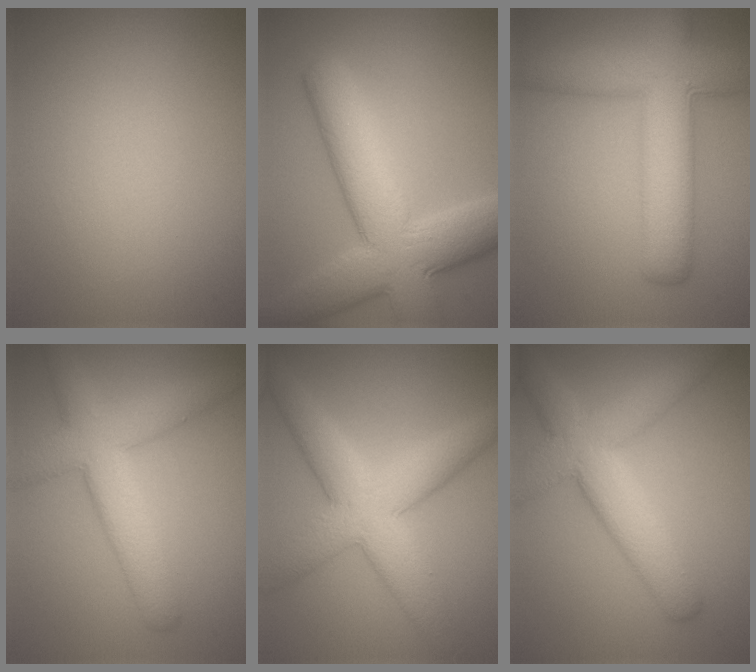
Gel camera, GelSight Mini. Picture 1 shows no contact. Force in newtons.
{"total": 10.4, "press": 10.4, "slide": 0.4}
{"total": 8.9, "press": 8.9, "slide": 0.4}
{"total": 6.2, "press": 6.2, "slide": 0.2}
{"total": 7.5, "press": 7.5, "slide": 0.3}
{"total": 6.8, "press": 6.8, "slide": 0.5}